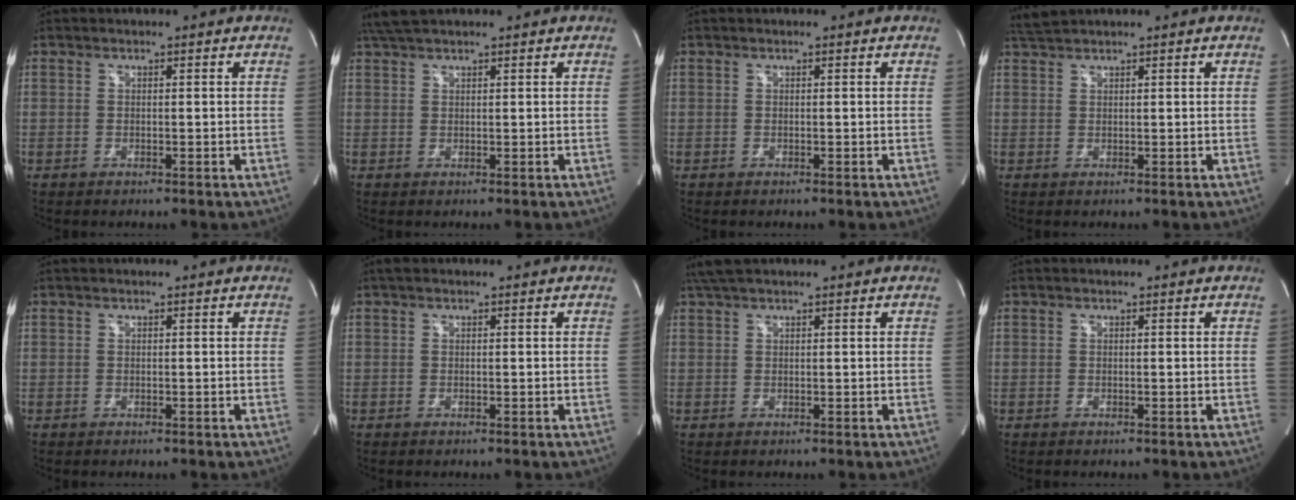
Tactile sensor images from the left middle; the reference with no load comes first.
{"total": 3.4, "force": [3.0, 0.2, 1.6], "torque": [-0.037, 0.024, 0.061]}
{"total": 0.0}
{"total": 2.1, "force": [2.0, -0.5, 0.3], "torque": [-0.013, 0.014, 0.046]}
{"total": 0.0}
{"total": 0.8, "force": [0.6, 0.4, 0.5], "torque": [-0.015, 0.015, 0.008]}
{"total": 3.5, "force": [3.0, 0.4, 1.8], "torque": [-0.039, 0.029, 0.059]}
{"total": 0.0}